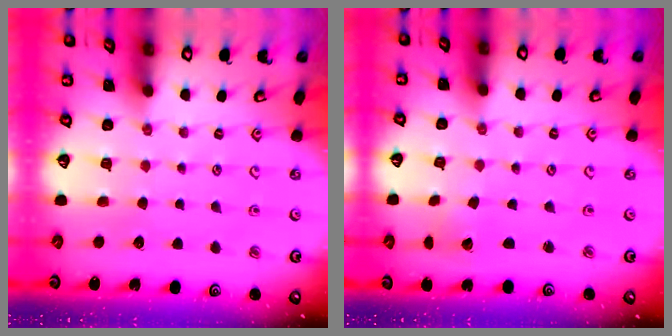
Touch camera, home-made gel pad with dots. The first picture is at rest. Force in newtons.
{"total": 1.9, "press": 1.9, "slide": 0.1}